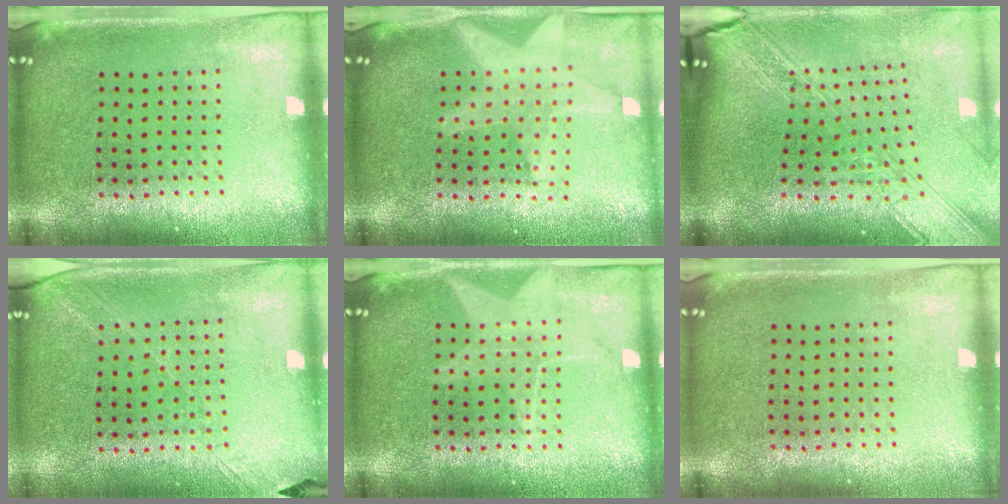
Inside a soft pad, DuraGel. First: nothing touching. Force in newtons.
{"total": 2.1, "press": 1.7, "slide": 1.2}
{"total": 3.8, "press": 2.7, "slide": 2.7}
{"total": 1.5, "press": 1.3, "slide": 0.8}
{"total": 2.3, "press": 2.3, "slide": 0.3}
{"total": 0.0}